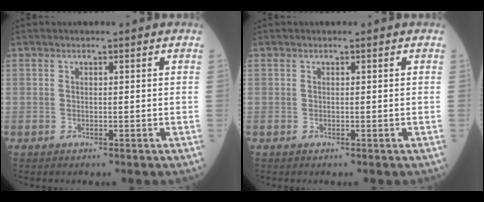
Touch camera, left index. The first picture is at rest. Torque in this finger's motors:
{"motor_torque": [-0.04, 0.05, 0.00, 0.00]}